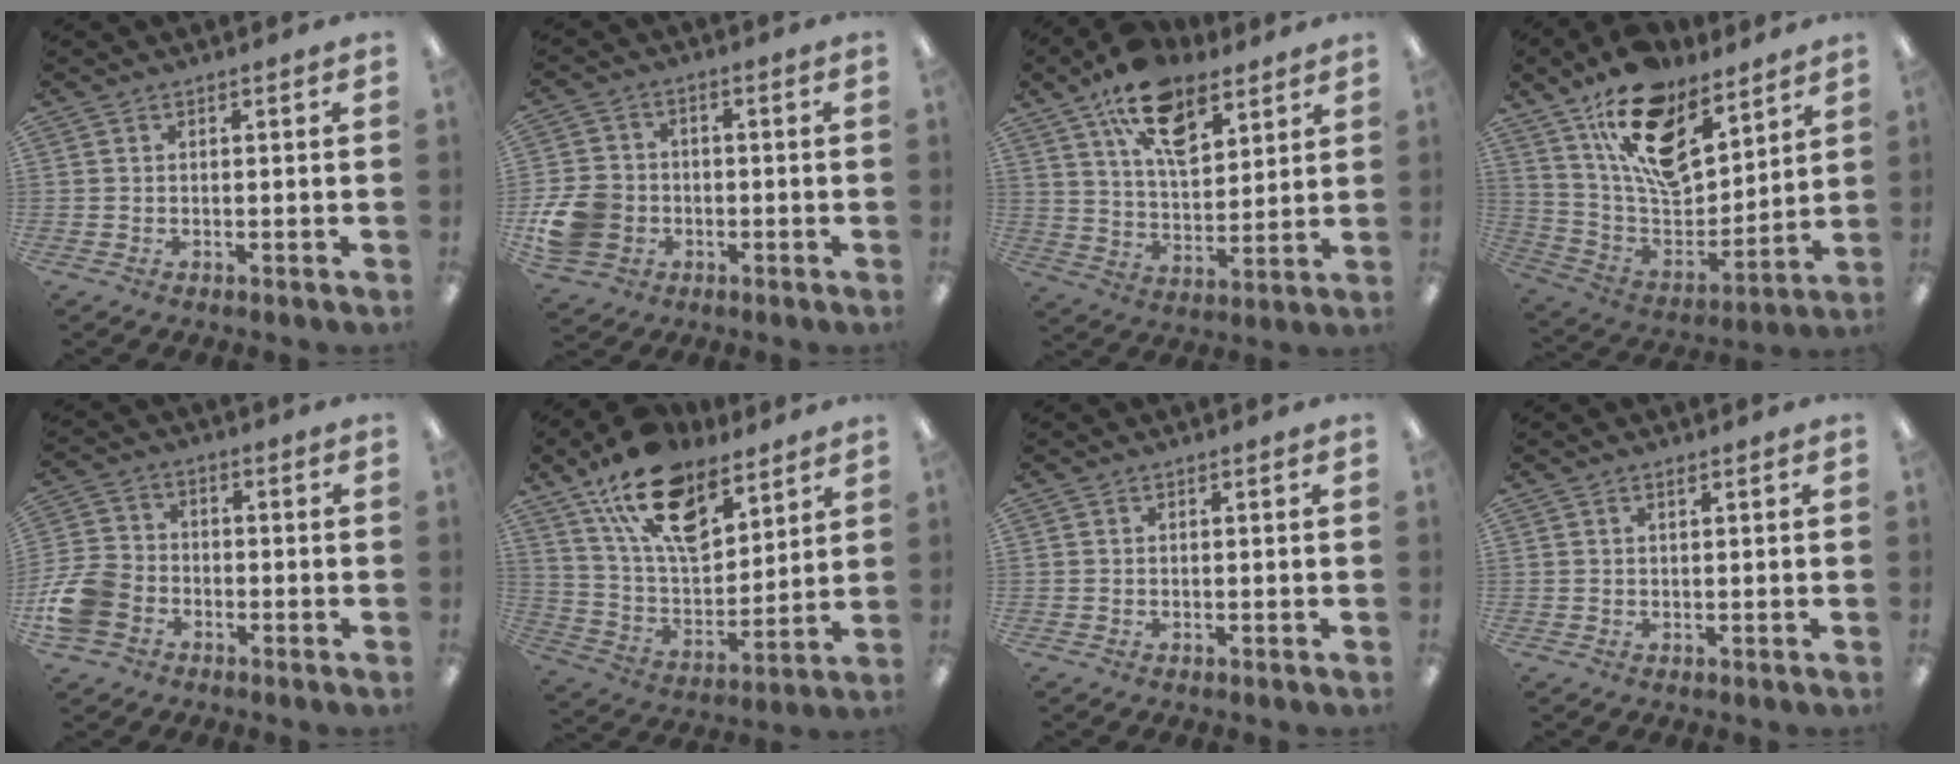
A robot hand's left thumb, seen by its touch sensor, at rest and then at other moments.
{"total": 10.8, "force": [-2.9, 9.0, 5.2], "torque": [-0.113, 0.031, -0.048]}
{"total": 16.1, "force": [9.8, 8.4, 9.7], "torque": [-0.161, -0.034, 0.176]}
{"total": 18.5, "force": [12.5, 9.4, 9.9], "torque": [-0.173, -0.075, 0.226]}
{"total": 10.6, "force": [-4.6, 7.9, 5.4], "torque": [-0.120, 0.038, -0.082]}
{"total": 18.9, "force": [12.4, 9.6, 10.6], "torque": [-0.191, -0.059, 0.224]}
{"total": 0.0}
{"total": 0.6, "force": [0.5, 0.2, 0.4], "torque": [-0.007, 0.003, 0.008]}